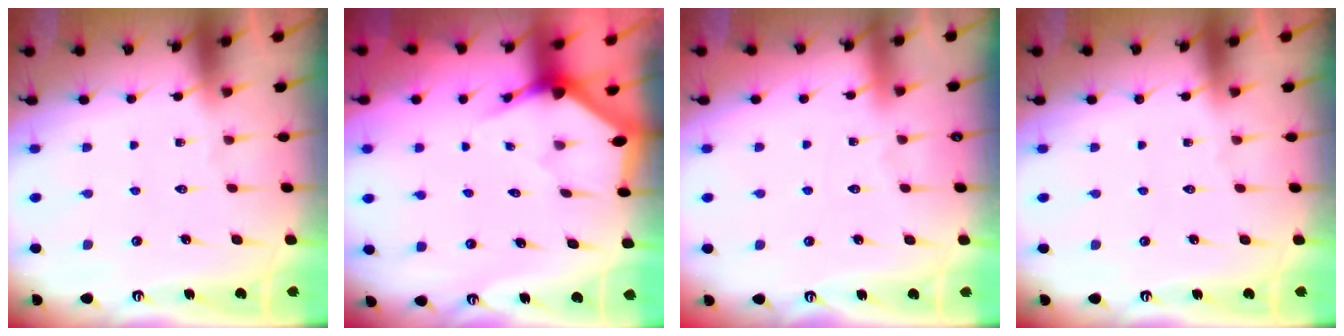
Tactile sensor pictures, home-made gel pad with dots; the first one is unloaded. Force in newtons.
{"total": 2.9, "press": 2.9, "slide": 0.2}
{"total": 3.1, "press": 3.1, "slide": 0.5}
{"total": 0.0}